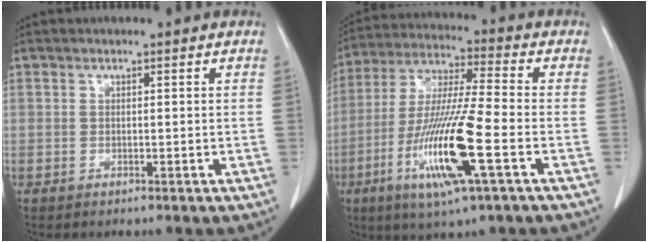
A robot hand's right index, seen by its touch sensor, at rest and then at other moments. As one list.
[{"total": 16.0, "force": [-5.5, 0.6, 15.0], "torque": [-0.305, -0.021, -0.104]}]